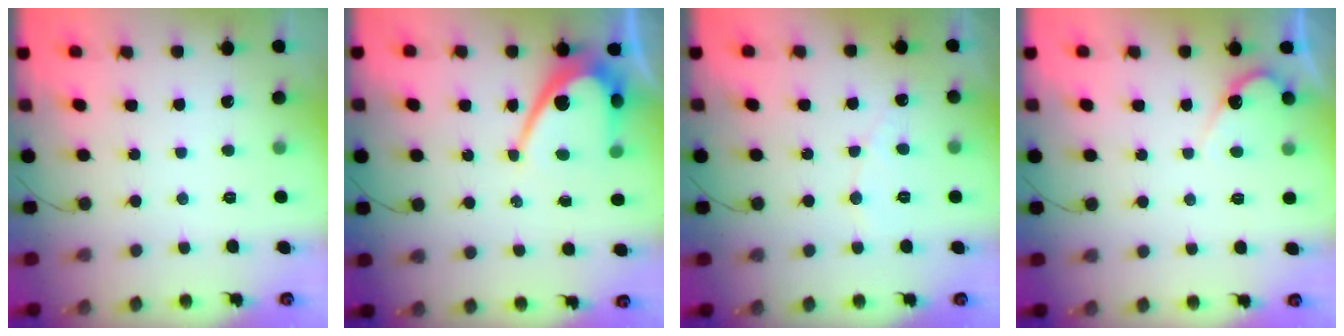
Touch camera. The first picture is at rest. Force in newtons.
{"total": 10.3, "press": 10.3, "slide": 0.8}
{"total": 4.5, "press": 4.4, "slide": 0.3}
{"total": 4.0, "press": 4.0, "slide": 0.2}